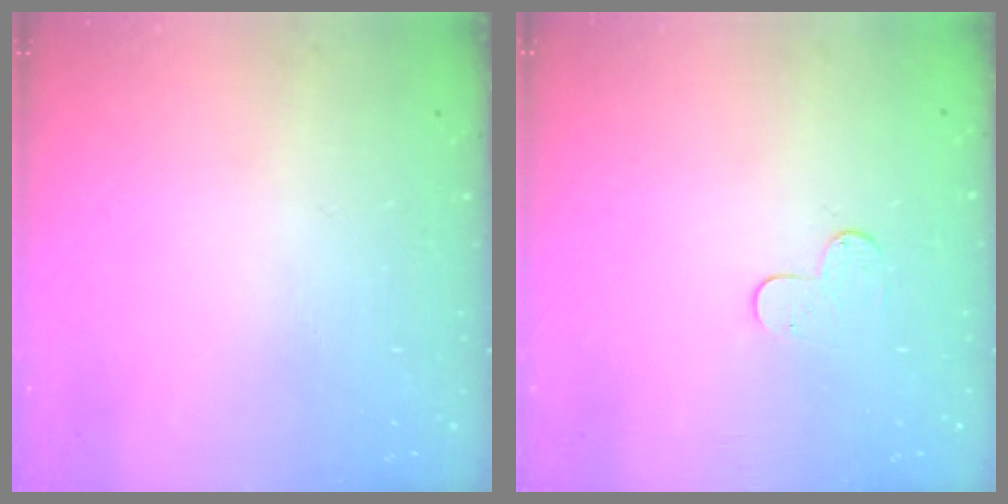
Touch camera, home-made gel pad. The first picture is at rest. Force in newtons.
{"total": 4.9, "press": 4.9, "slide": 0.4}